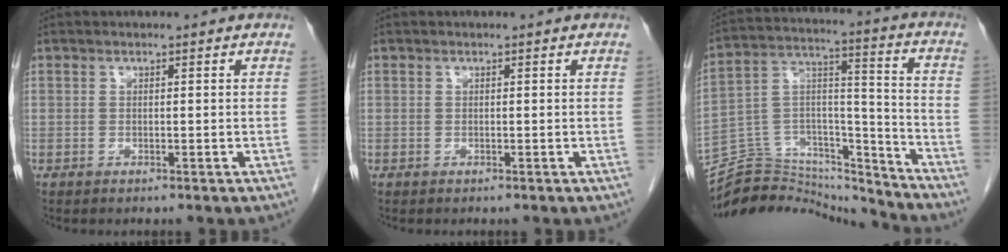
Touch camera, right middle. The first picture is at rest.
{"total": 0.0}
{"total": 19.6, "force": [-18.9, 4.5, 2.8], "torque": [-0.057, 0.065, -0.301]}